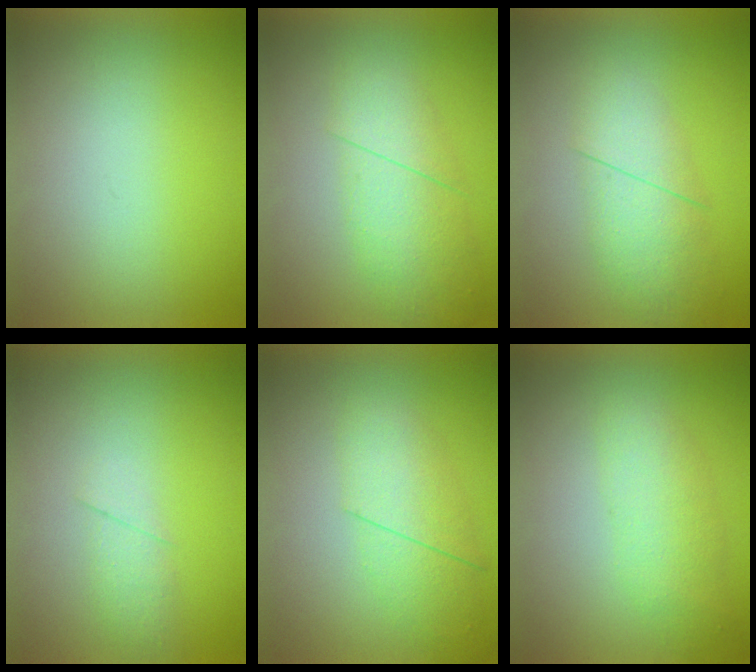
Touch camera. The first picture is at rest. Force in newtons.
{"total": 2.8}
{"total": 2.7}
{"total": 2.1}
{"total": 2.3}
{"total": 2.1}